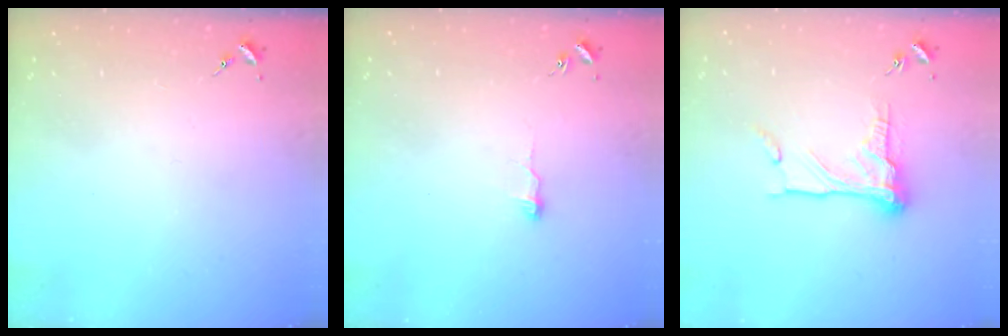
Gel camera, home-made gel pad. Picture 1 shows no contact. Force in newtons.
{"total": 5.1, "press": 5.1, "slide": 0.6}
{"total": 13.2, "press": 13.2, "slide": 1.4}